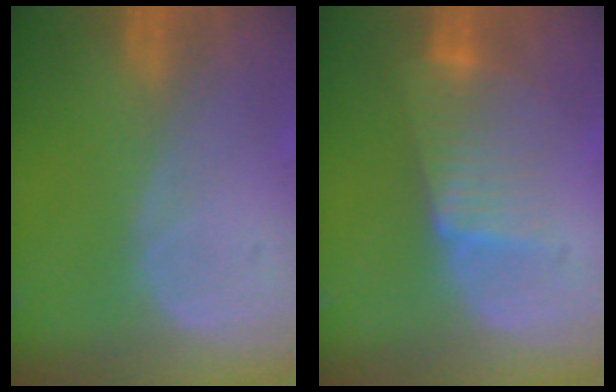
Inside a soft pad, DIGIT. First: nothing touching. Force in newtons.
{"total": 6.6, "press": 6.2, "slide": 2.3}